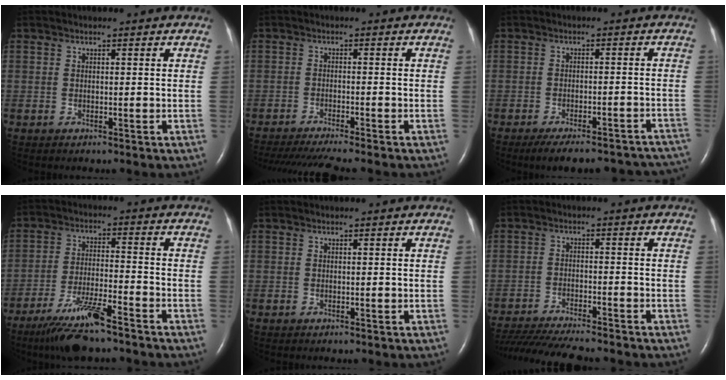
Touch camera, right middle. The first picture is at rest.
{"total": 10.5, "force": [-9.2, -0.4, 5.0], "torque": [-0.066, -0.022, -0.144]}
{"total": 18.4, "force": [-16.5, 4.5, 6.9], "torque": [-0.068, 0.009, -0.196]}
{"total": 9.8, "force": [-7.3, 0.9, 6.5], "torque": [-0.127, -0.027, -0.132]}
{"total": 0.0}
{"total": 14.0, "force": [-12.6, 0.9, 6.1], "torque": [-0.103, -0.028, -0.193]}